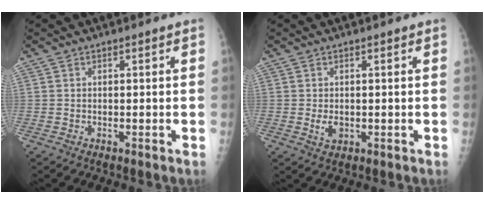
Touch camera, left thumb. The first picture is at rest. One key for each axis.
{"total": 2.3, "fx": -0.1, "fy": 1.6, "fz": 1.7, "tx": -0.025, "ty": -0.004, "tz": 0.002}